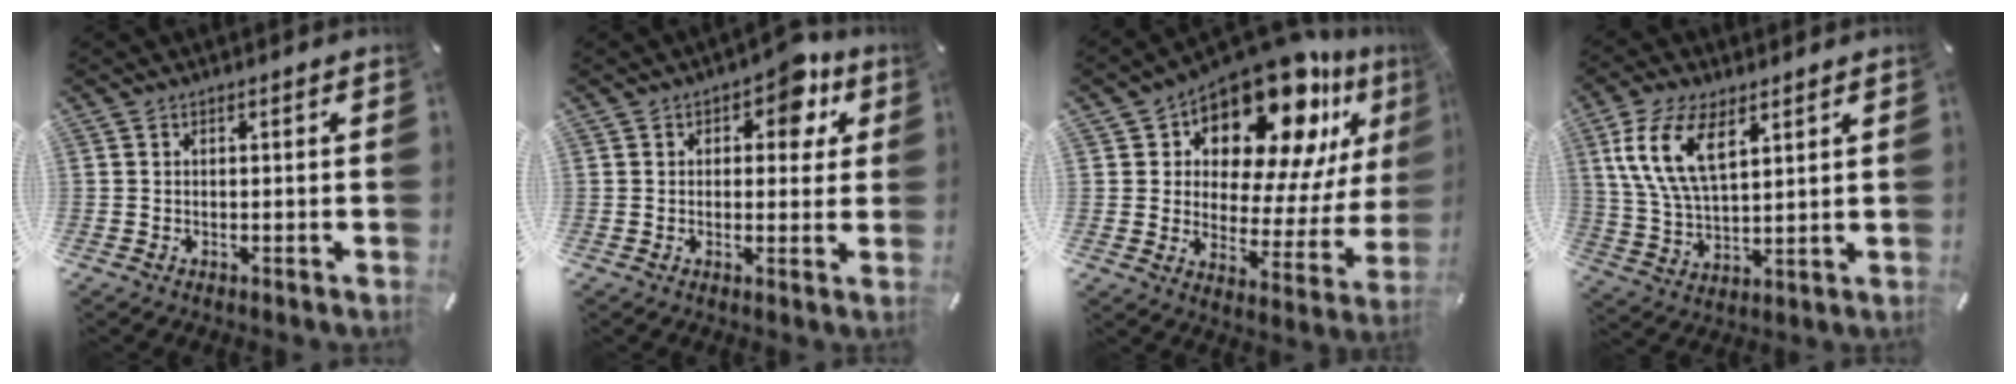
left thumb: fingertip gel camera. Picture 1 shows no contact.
{"total": 7.9, "force": [3.8, 4.7, 5.1], "torque": [-0.046, -0.016, 0.056]}
{"total": 19.1, "force": [13.6, 8.7, 10.3], "torque": [-0.162, -0.113, 0.229]}
{"total": 12.0, "force": [5.9, 6.1, 8.5], "torque": [-0.207, -0.008, 0.106]}